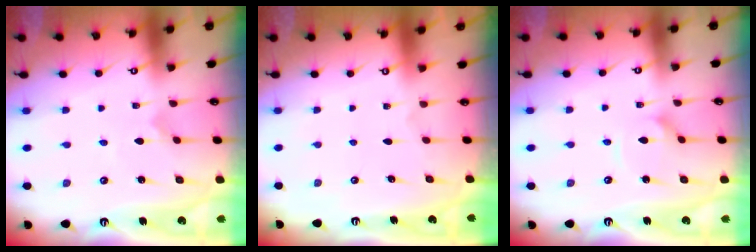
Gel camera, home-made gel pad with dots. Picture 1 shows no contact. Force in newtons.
{"total": 0.0}
{"total": 2.6, "press": 2.5, "slide": 0.3}